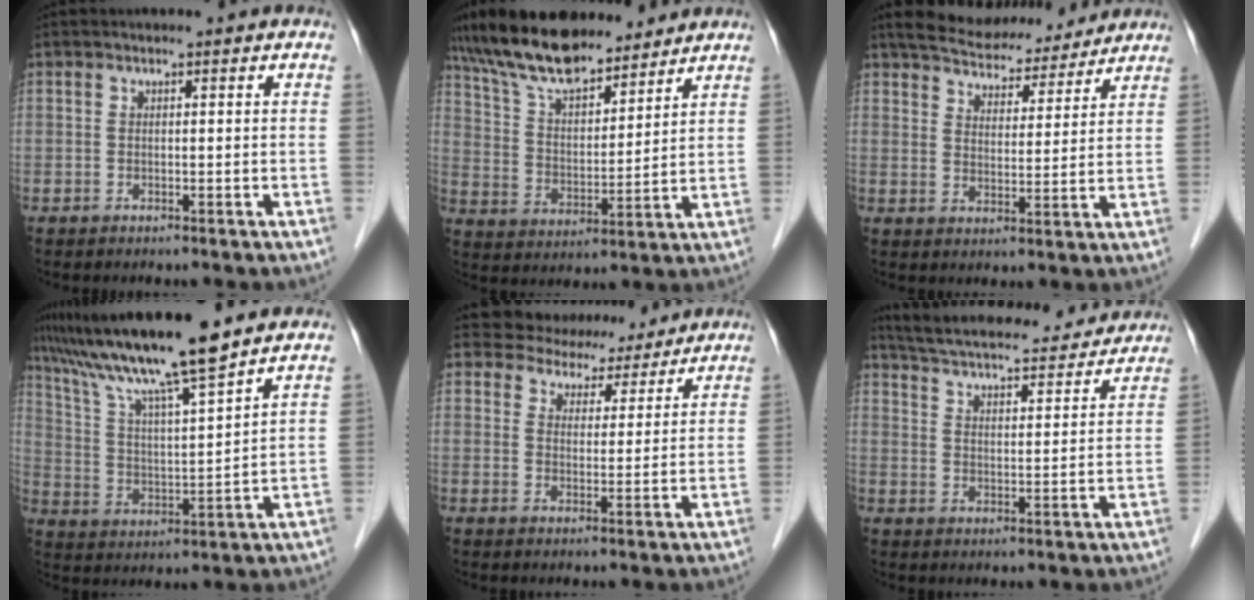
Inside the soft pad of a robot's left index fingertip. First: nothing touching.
{"total": 13.9, "force": [12.1, 3.8, 5.8], "torque": [-0.110, 0.022, 0.222]}
{"total": 12.7, "force": [11.7, 3.4, 3.4], "torque": [-0.044, 0.017, 0.170]}
{"total": 15.0, "force": [12.4, -0.8, 8.3], "torque": [-0.152, 0.008, 0.222]}
{"total": 9.0, "force": [8.3, 3.5, 0.0], "torque": [0.015, 0.012, 0.102]}
{"total": 21.1, "force": [19.3, 4.3, 7.3], "torque": [-0.125, 0.016, 0.265]}